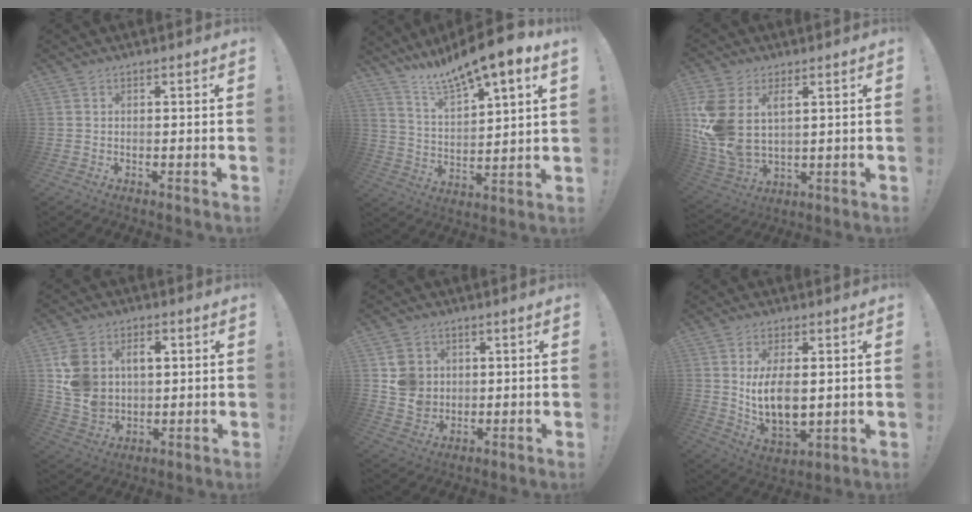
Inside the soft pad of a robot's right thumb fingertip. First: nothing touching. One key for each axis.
{"total": 11.4, "fx": 10.0, "fy": 1.0, "fz": 5.4, "tx": -0.105, "ty": -0.084, "tz": 0.166}
{"total": 12.4, "fx": 4.5, "fy": 7.9, "fz": 8.5, "tx": -0.191, "ty": -0.022, "tz": 0.087}
{"total": 13.5, "fx": 3.7, "fy": 10.6, "fz": 7.5, "tx": -0.146, "ty": -0.004, "tz": 0.074}
{"total": 8.1, "fx": 2.3, "fy": 7.3, "fz": 2.5, "tx": -0.033, "ty": -0.003, "tz": 0.054}
{"total": 10.9, "fx": 2.1, "fy": 5.4, "fz": 9.2, "tx": -0.167, "ty": -0.029, "tz": 0.035}